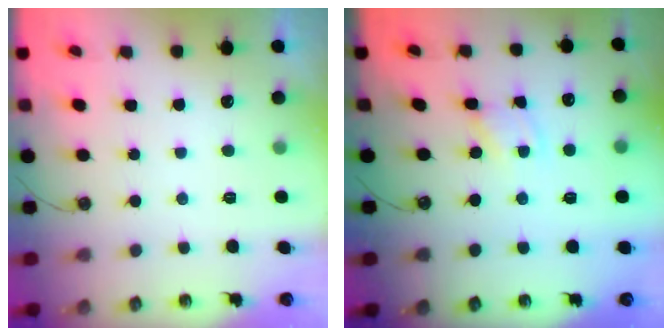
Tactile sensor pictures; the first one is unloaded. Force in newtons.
{"total": 1.5, "press": 1.5, "slide": 0.1}